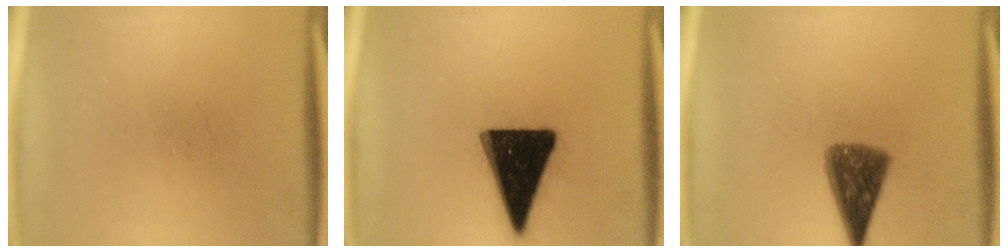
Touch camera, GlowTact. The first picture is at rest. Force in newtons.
{"total": 19.2}
{"total": 8.3}